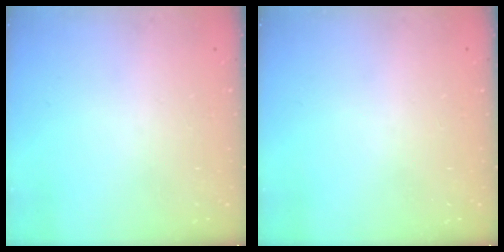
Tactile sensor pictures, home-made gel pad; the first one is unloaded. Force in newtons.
{"total": 0.0}